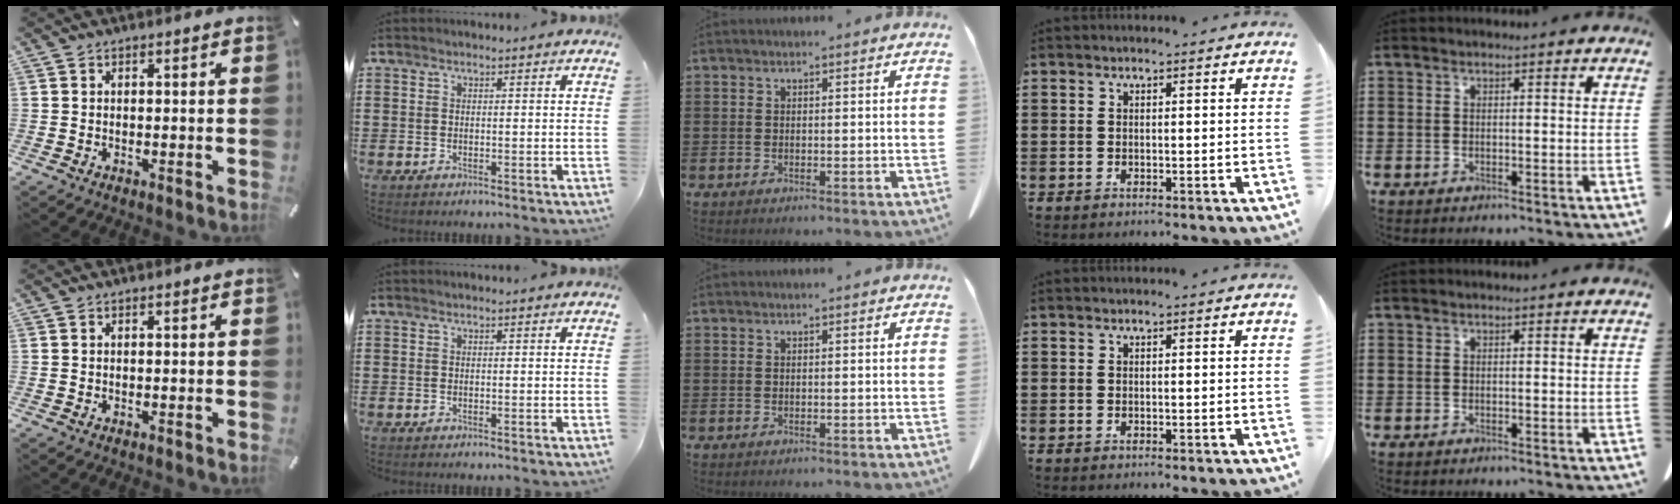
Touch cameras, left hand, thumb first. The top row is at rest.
{}